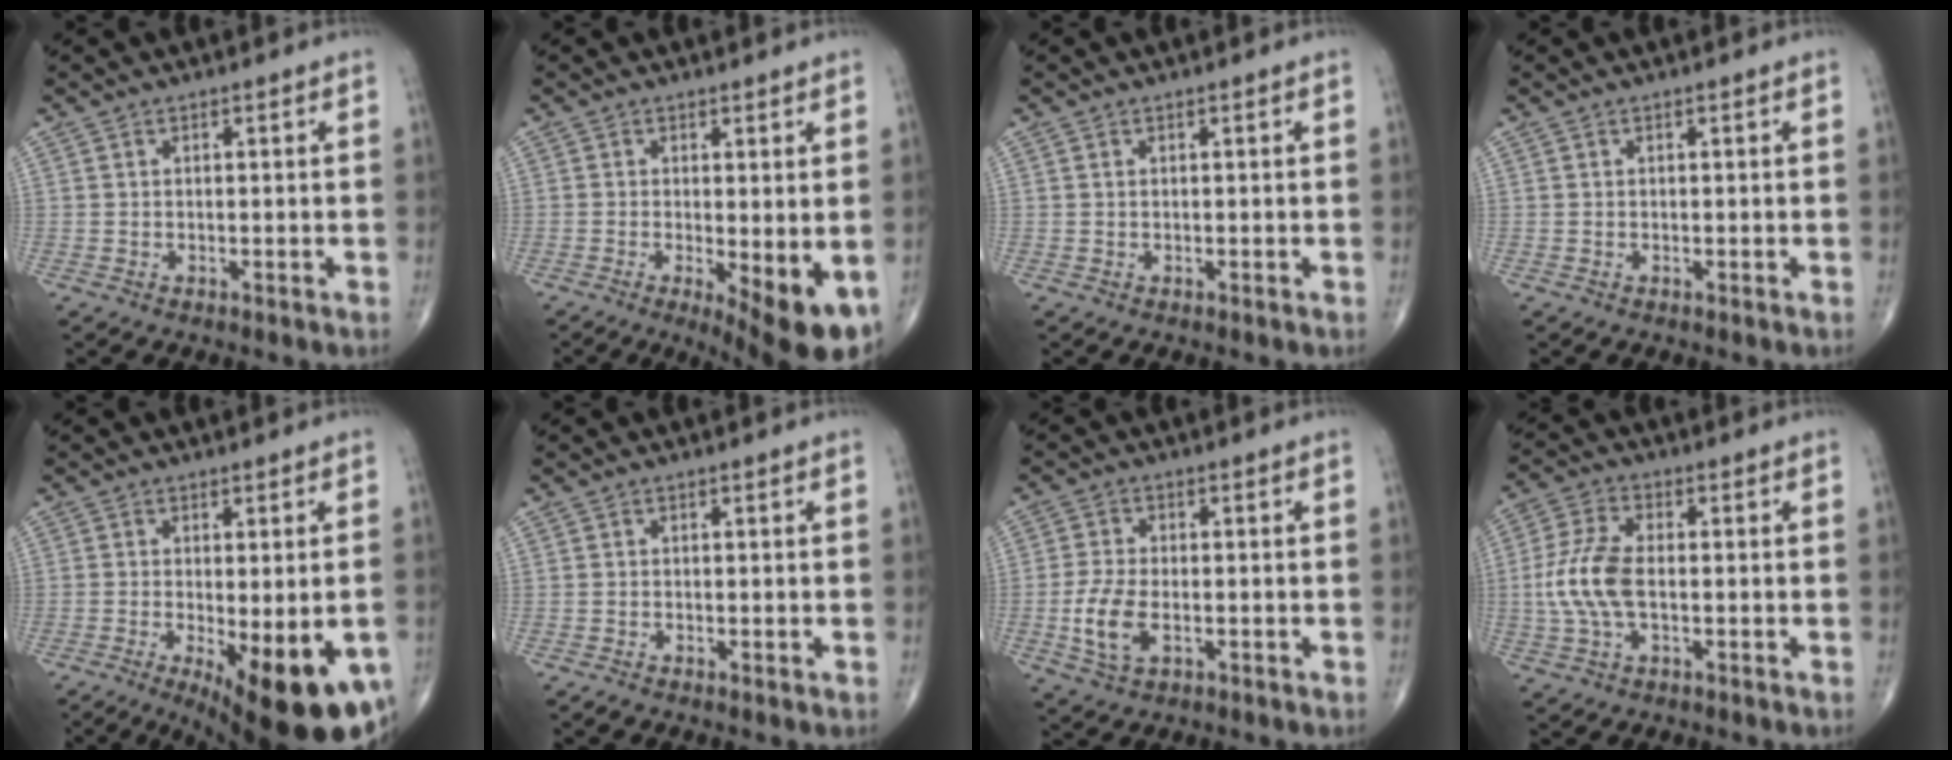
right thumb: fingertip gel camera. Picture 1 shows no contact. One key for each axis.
{"total": 10.2, "fx": -2.8, "fy": 3.1, "fz": 9.3, "tx": -0.125, "ty": -0.022, "tz": -0.034}
{"total": 0.0}
{"total": 0.0}
{"total": 18.8, "fx": -7.4, "fy": 6.5, "fz": 16.0, "tx": -0.172, "ty": -0.020, "tz": -0.090}
{"total": 0.9, "fx": -0.5, "fy": 0.3, "fz": 0.7, "tx": -0.014, "ty": -0.003, "tz": -0.012}
{"total": 7.1, "fx": -1.7, "fy": 3.8, "fz": 5.7, "tx": -0.125, "ty": 0.000, "tz": -0.032}
{"total": 9.5, "fx": -0.9, "fy": 4.8, "fz": 8.2, "tx": -0.188, "ty": 0.015, "tz": -0.019}